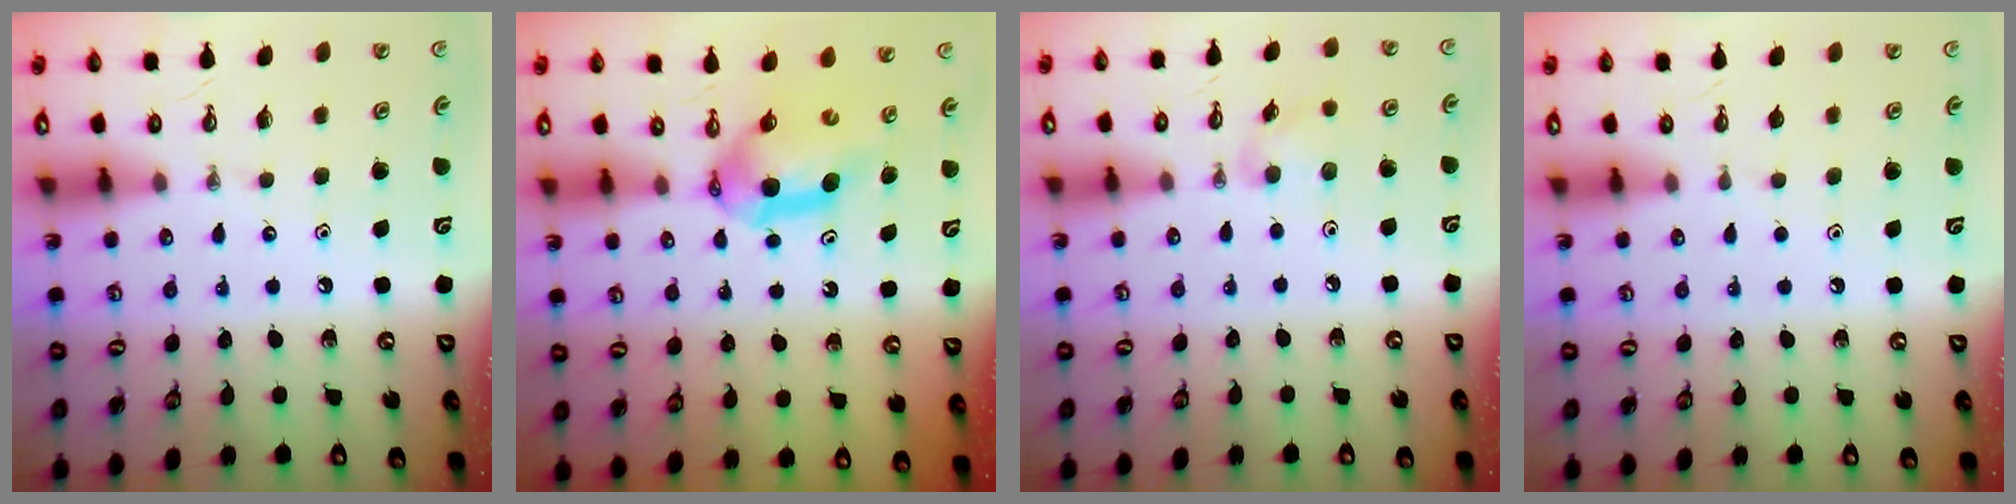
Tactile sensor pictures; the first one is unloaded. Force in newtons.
{"total": 6.0, "press": 6.0, "slide": 0.8}
{"total": 6.1, "press": 6.0, "slide": 1.0}
{"total": 0.0}